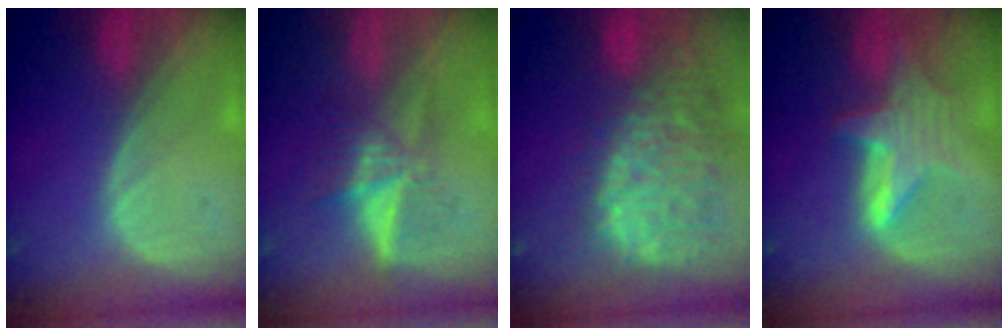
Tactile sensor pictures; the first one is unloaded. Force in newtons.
{"total": 5.9, "press": 5.3, "slide": 2.7}
{"total": 14.2, "press": 11.7, "slide": 8.0}
{"total": 6.8, "press": 6.3, "slide": 2.4}